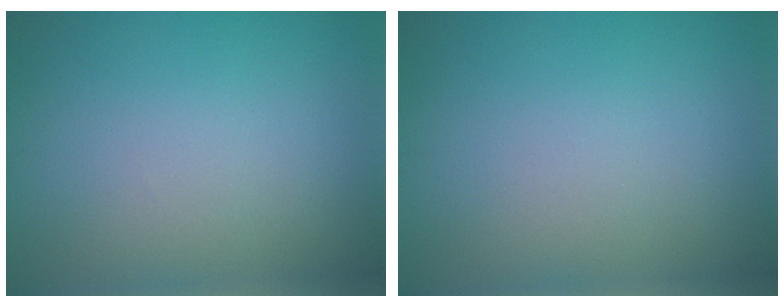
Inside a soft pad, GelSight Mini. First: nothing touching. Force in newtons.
{"total": 0.0}